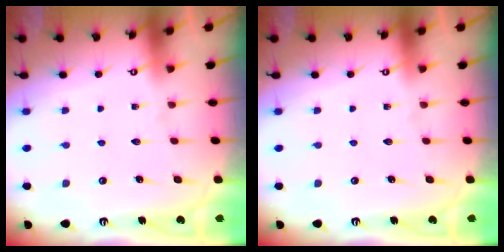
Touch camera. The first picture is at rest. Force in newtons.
{"total": 0.0}